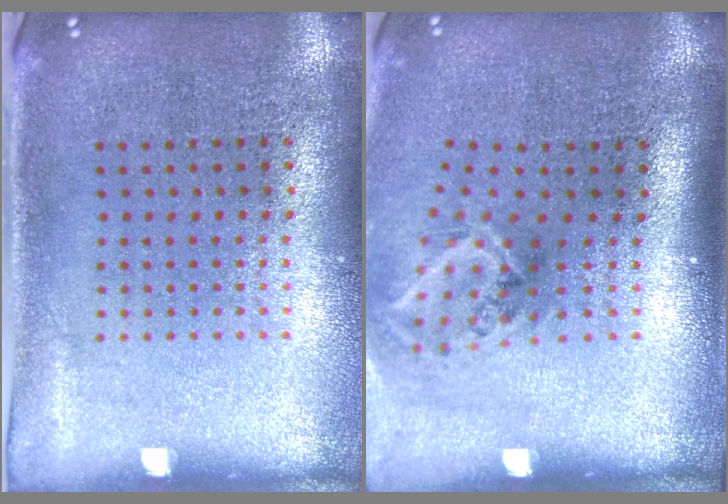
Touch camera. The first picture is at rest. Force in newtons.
{"total": 1.9, "press": 1.2, "slide": 1.5}